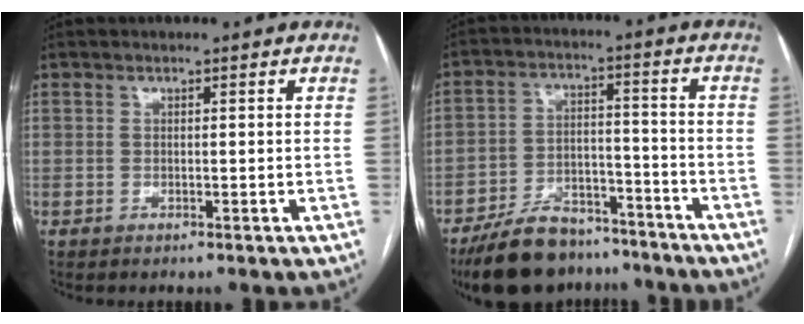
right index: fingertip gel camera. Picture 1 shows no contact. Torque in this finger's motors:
{"motor_torque": [-1.07, -1.07, -0.83, -0.21]}